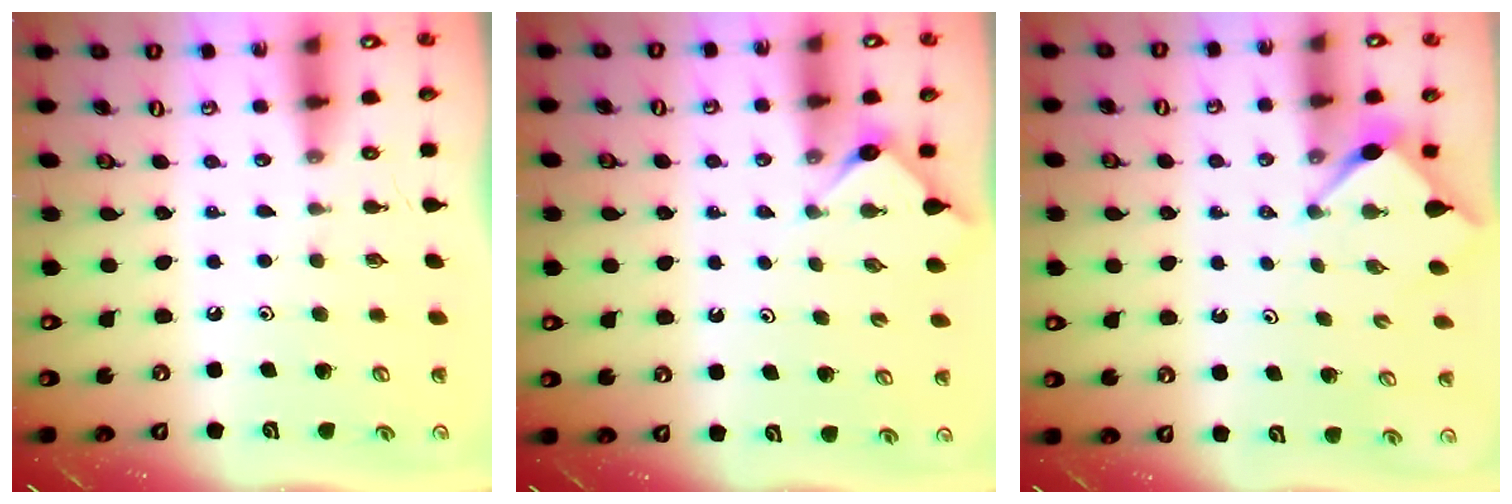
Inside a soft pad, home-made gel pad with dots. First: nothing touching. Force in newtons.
{"total": 4.0, "press": 4.0, "slide": 0.4}
{"total": 2.9, "press": 2.9, "slide": 0.3}